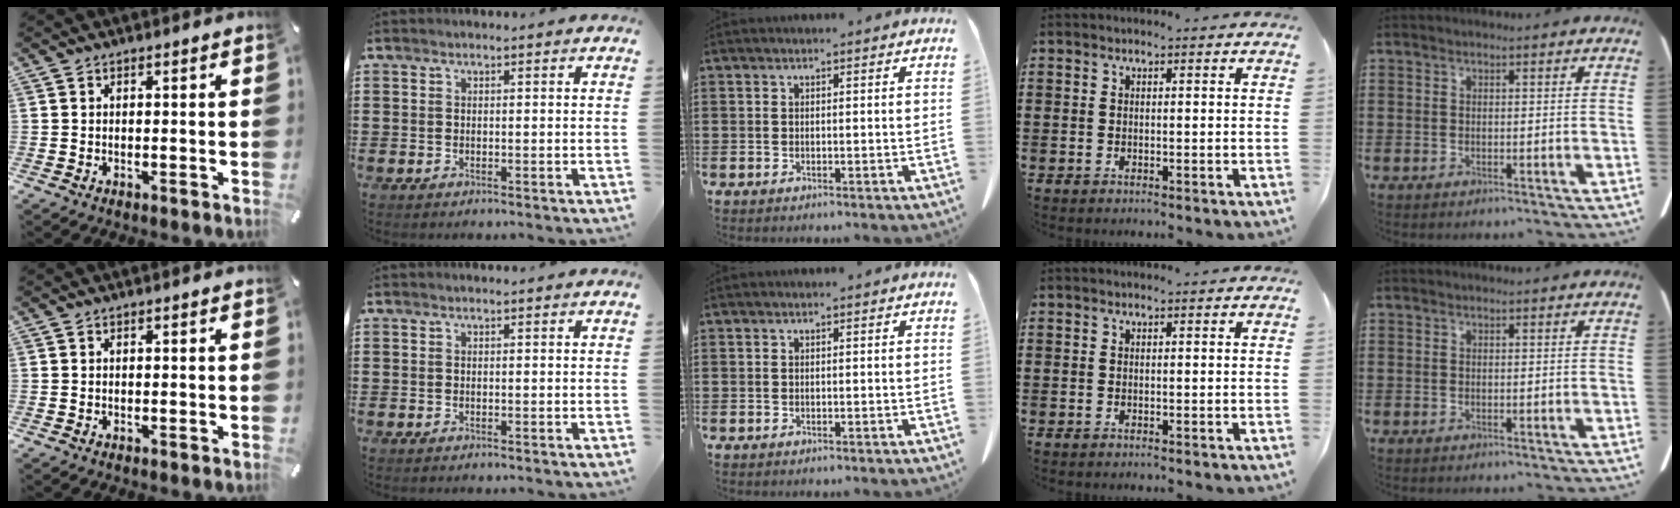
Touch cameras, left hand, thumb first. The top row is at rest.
{}